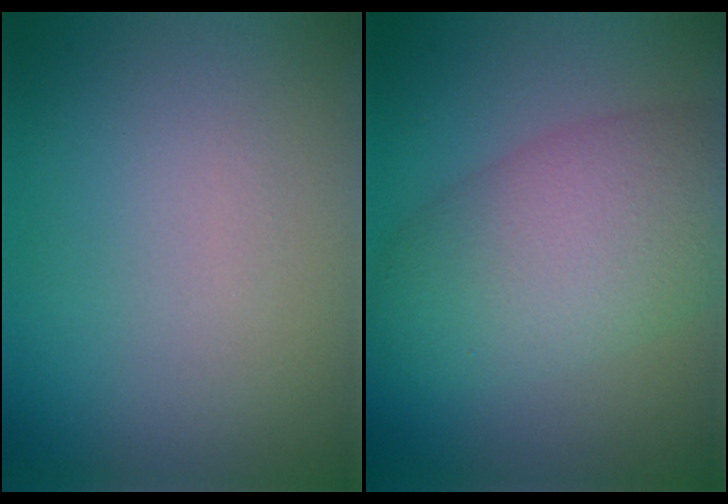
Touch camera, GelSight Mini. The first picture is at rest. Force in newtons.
{"total": 7.5, "press": 7.5, "slide": 0.3}